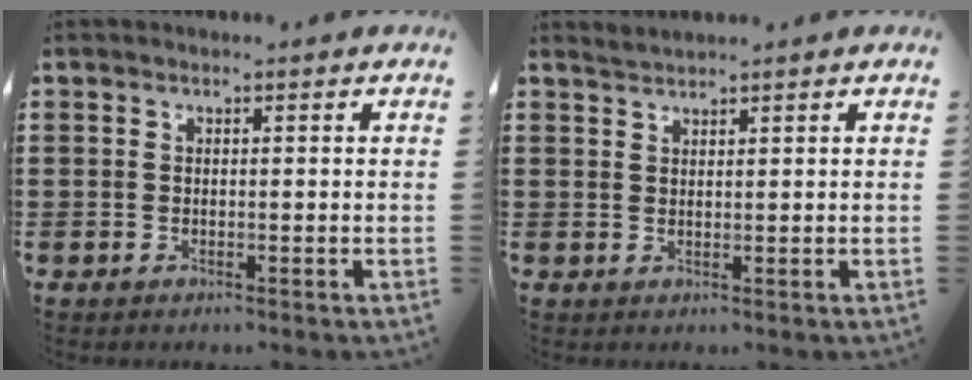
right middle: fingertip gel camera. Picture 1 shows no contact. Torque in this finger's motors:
{"motor_torque": [-0.13, -0.08, -0.02, -0.02]}